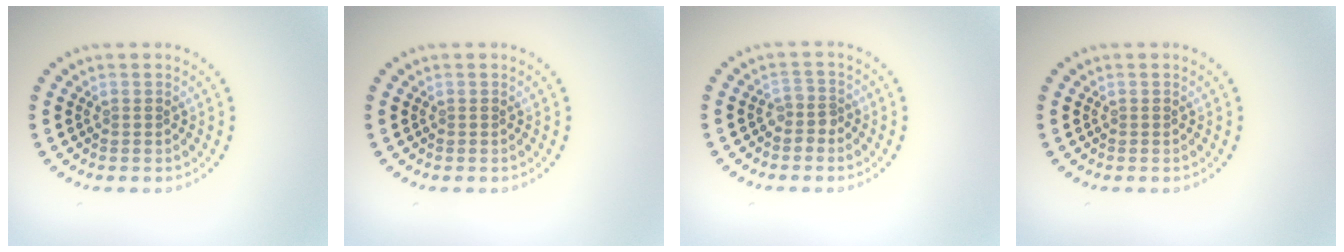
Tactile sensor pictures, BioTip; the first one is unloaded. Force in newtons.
{"total": 0.0}
{"total": 1.5, "press": 1.0, "slide": 1.0}
{"total": 0.0}